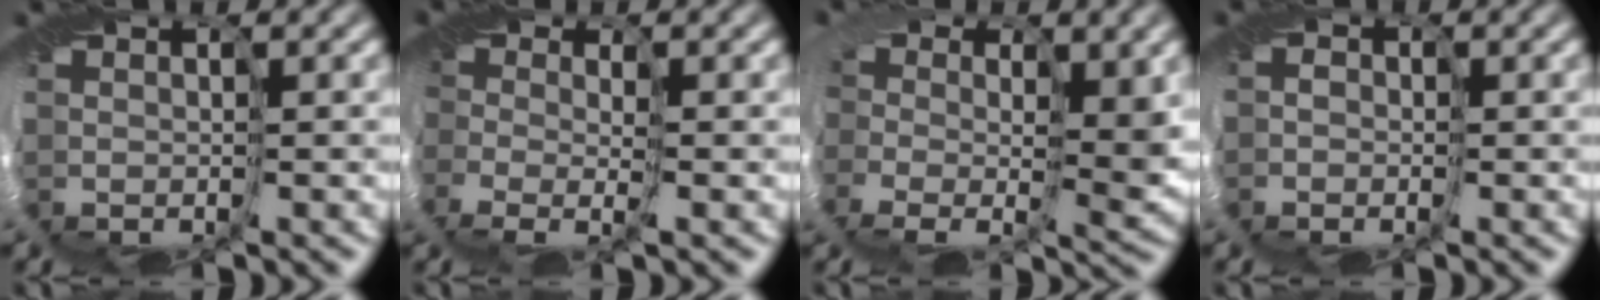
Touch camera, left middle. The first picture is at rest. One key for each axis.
{"total": 1.4, "fx": -1.1, "fy": -0.7, "fz": -0.4, "tx": 0.027, "ty": -0.021, "tz": -0.032}
{"total": 4.7, "fx": -0.2, "fy": 3.1, "fz": 3.6, "tx": -0.054, "ty": -0.034, "tz": -0.011}
{"total": 1.5, "fx": -0.9, "fy": 1.2, "fz": -0.1, "tx": 0.018, "ty": -0.003, "tz": -0.032}